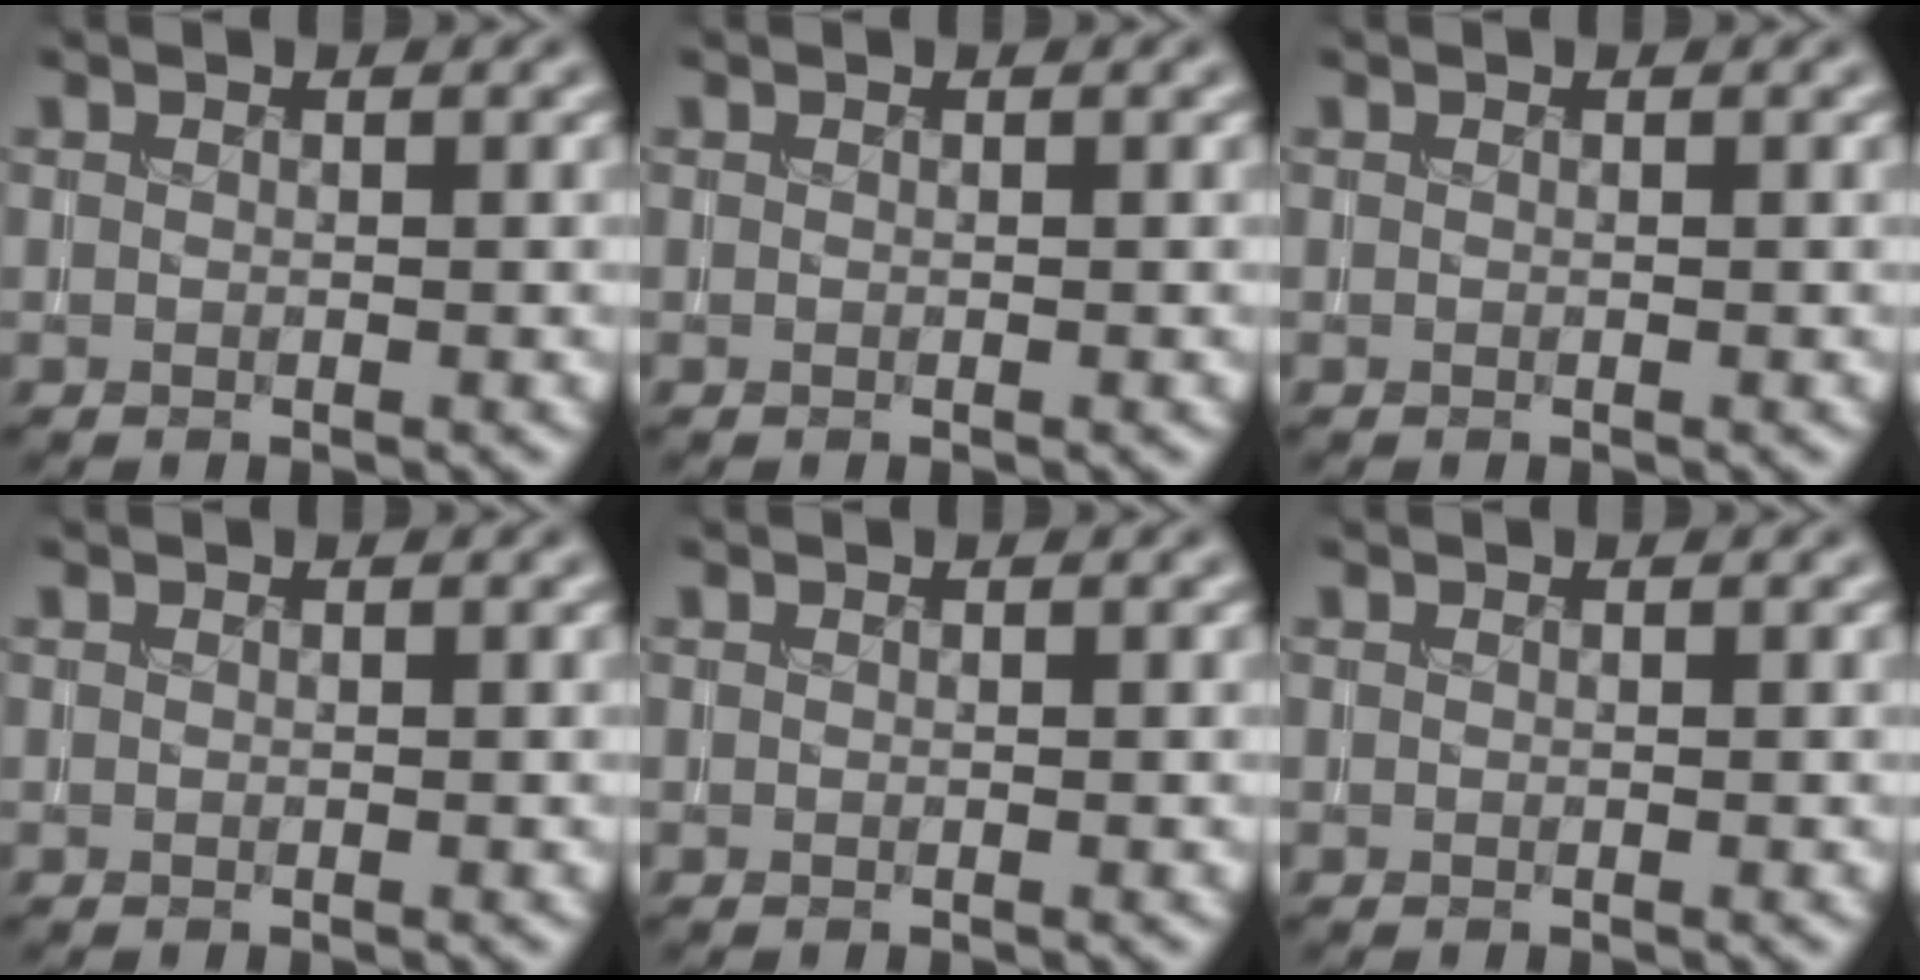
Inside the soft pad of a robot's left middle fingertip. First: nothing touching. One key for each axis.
{"total": 0.0}
{"total": 0.0}
{"total": 0.0}
{"total": 0.0}
{"total": 0.0}